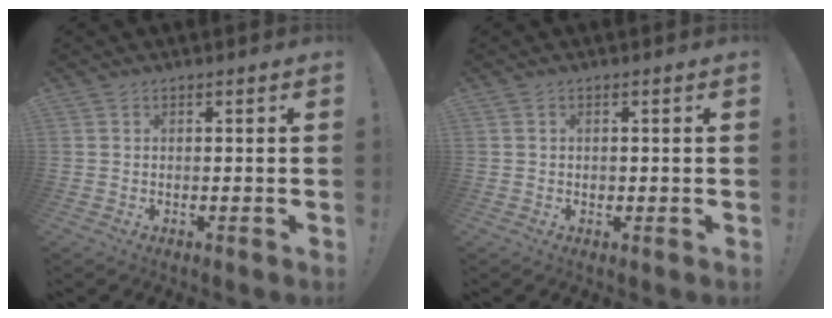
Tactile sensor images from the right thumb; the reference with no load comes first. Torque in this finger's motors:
{"motor_torque": [0.09, 0.08, -0.02, 0.06, 0.00]}